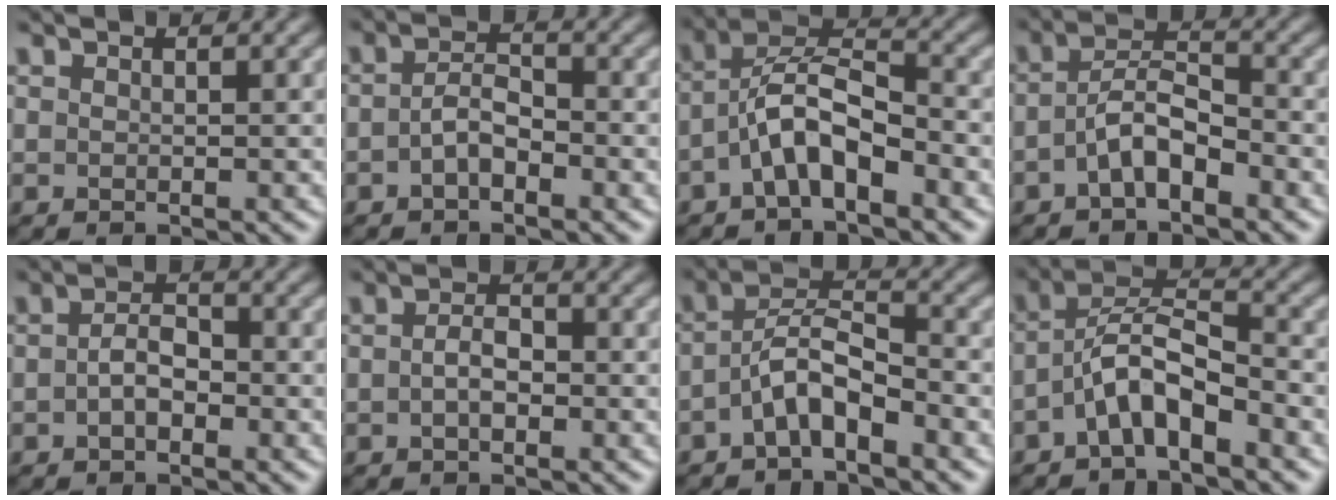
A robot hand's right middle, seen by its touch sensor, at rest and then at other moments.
{"total": 2.3, "force": [-0.8, 1.2, 1.8], "torque": [-0.037, 0.005, -0.020]}
{"total": 5.3, "force": [-2.3, 2.0, 4.3], "torque": [-0.079, 0.020, -0.048]}
{"total": 3.6, "force": [-1.7, 1.5, 2.8], "torque": [-0.053, 0.012, -0.037]}
{"total": 2.3, "force": [-0.6, 1.3, 1.8], "torque": [-0.036, 0.003, -0.015]}
{"total": 2.0, "force": [-0.4, 1.0, 1.6], "torque": [-0.032, 0.003, -0.010]}
{"total": 4.0, "force": [-2.0, 1.5, 3.1], "torque": [-0.057, 0.014, -0.044]}
{"total": 4.7, "force": [-2.4, 1.7, 3.7], "torque": [-0.070, 0.018, -0.051]}